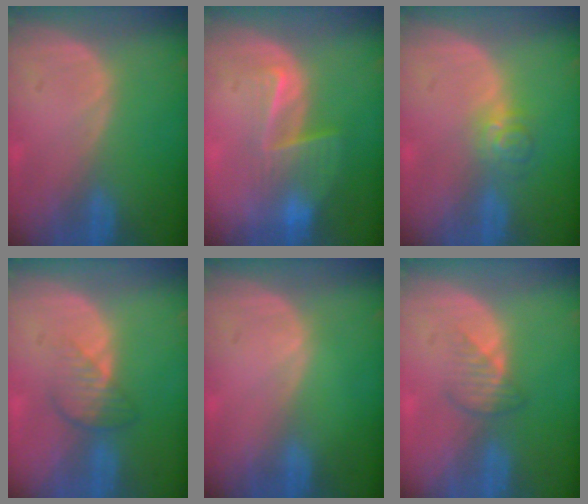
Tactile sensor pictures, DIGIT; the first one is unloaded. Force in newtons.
{"total": 6.4, "press": 5.7, "slide": 2.9}
{"total": 3.6, "press": 3.4, "slide": 1.2}
{"total": 3.8, "press": 3.4, "slide": 1.6}
{"total": 0.0}
{"total": 2.5, "press": 2.5, "slide": 0.4}